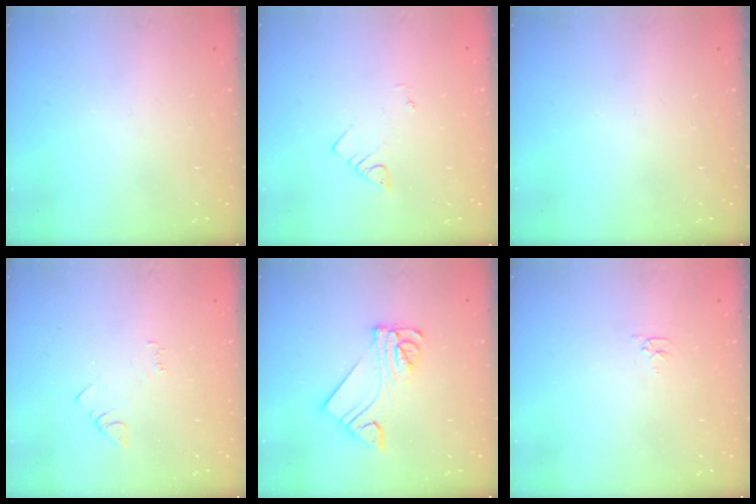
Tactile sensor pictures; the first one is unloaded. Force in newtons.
{"total": 2.1, "press": 2.1, "slide": 0.4}
{"total": 0.0}
{"total": 3.2, "press": 3.2, "slide": 0.4}
{"total": 11.1, "press": 11.1, "slide": 1.1}
{"total": 2.8, "press": 2.7, "slide": 0.4}